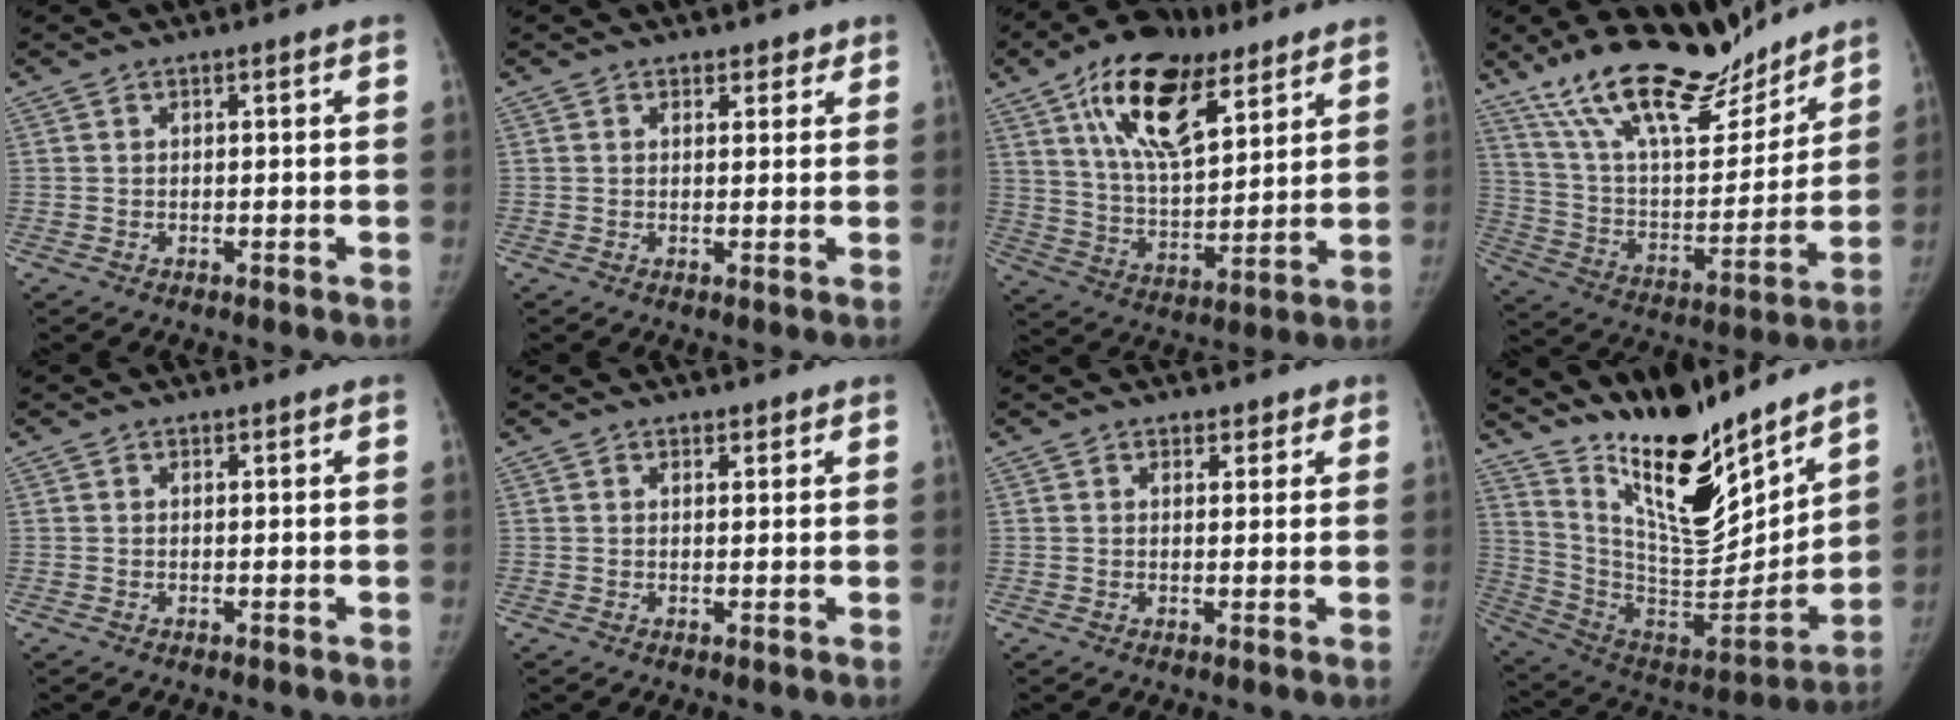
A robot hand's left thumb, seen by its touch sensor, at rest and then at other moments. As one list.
[{"total": 2.3, "force": [1.7, 1.4, 0.6], "torque": [0.016, -0.011, 0.017]}, {"total": 20.4, "force": [10.9, 9.4, 14.5], "torque": [-0.221, -0.038, 0.189]}, {"total": 23.6, "force": [18.5, 8.2, 12.1], "torque": [-0.164, -0.091, 0.316]}, {"total": 0.0}, {"total": 1.2, "force": [1.0, 0.7, 0.2], "torque": [0.007, -0.008, 0.009]}, {"total": 2.2, "force": [1.6, 1.4, 0.5], "torque": [0.019, -0.011, 0.015]}, {"total": 22.4, "force": [18.0, 6.2, 11.9], "torque": [-0.149, -0.123, 0.314]}]